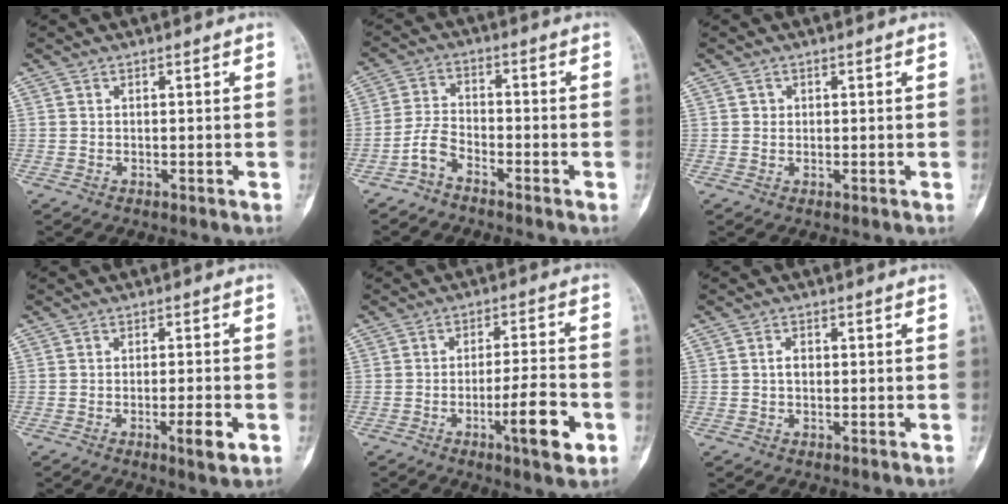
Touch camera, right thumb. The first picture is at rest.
{"total": 4.3, "force": [-3.3, 1.7, 2.1], "torque": [-0.042, 0.026, -0.074]}
{"total": 0.8, "force": [0.1, 0.8, 0.1], "torque": [0.003, 0.003, 0.001]}
{"total": 4.6, "force": [-1.7, 0.8, 4.2], "torque": [-0.066, 0.000, -0.024]}
{"total": 10.0, "force": [-3.9, 2.0, 9.0], "torque": [-0.136, 0.018, -0.059]}
{"total": 1.6, "force": [0.0, 1.1, 1.1], "torque": [-0.017, 0.005, -0.003]}